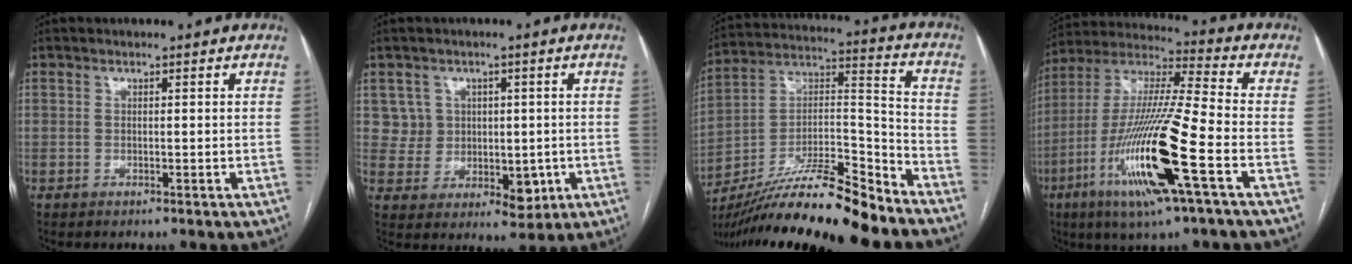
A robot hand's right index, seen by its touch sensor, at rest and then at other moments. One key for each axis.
{"total": 7.5, "fx": 1.6, "fy": 7.1, "fz": 2.0, "tx": -0.029, "ty": 0.020, "tz": 0.049}
{"total": 21.3, "fx": -17.6, "fy": 1.3, "fz": 11.9, "tx": -0.221, "ty": 0.004, "tz": -0.312}
{"total": 20.2, "fx": -7.5, "fy": 0.7, "fz": 18.7, "tx": -0.398, "ty": -0.029, "tz": -0.146}